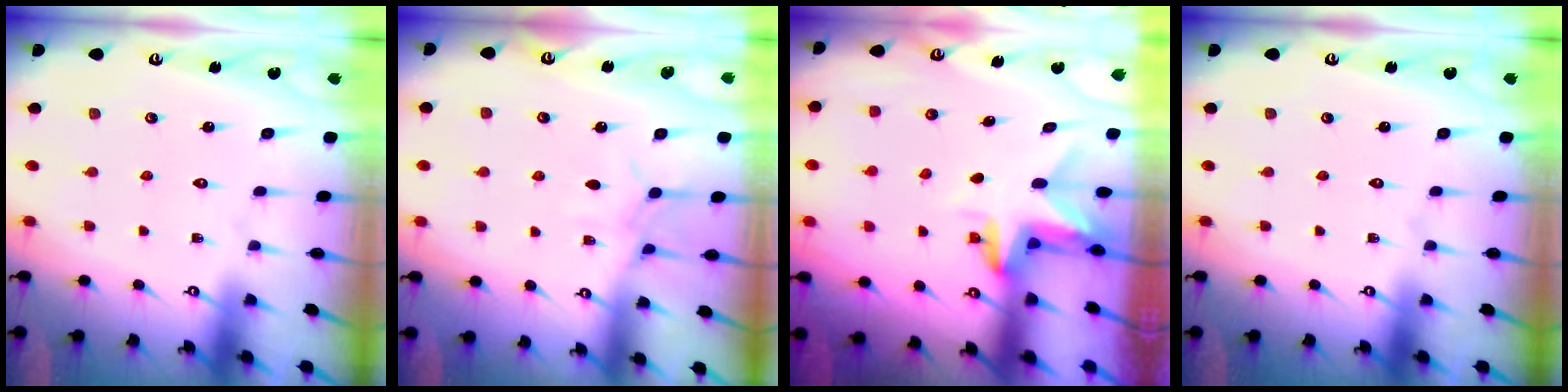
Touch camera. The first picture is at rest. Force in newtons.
{"total": 7.2, "press": 7.2, "slide": 0.7}
{"total": 2.9, "press": 2.9, "slide": 0.2}
{"total": 0.0}